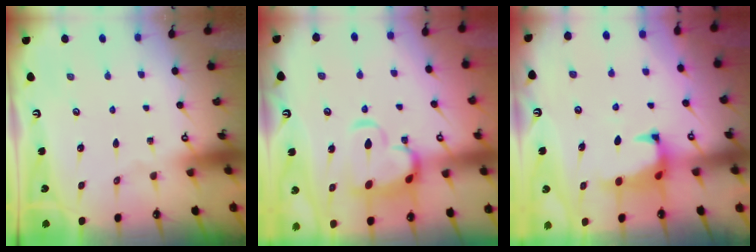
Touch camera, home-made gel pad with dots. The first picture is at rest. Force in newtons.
{"total": 6.7, "press": 6.5, "slide": 1.6}
{"total": 1.1, "press": 0.6, "slide": 0.9}